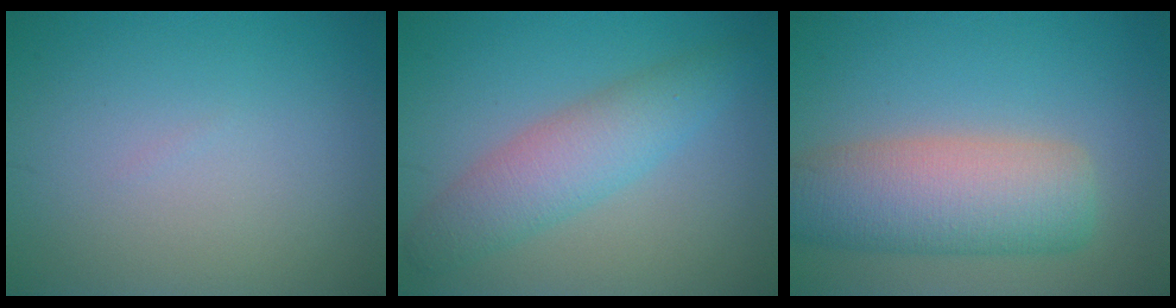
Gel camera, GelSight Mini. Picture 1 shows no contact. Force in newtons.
{"total": 4.7, "press": 4.7, "slide": 0.2}
{"total": 7.9, "press": 7.9, "slide": 0.3}